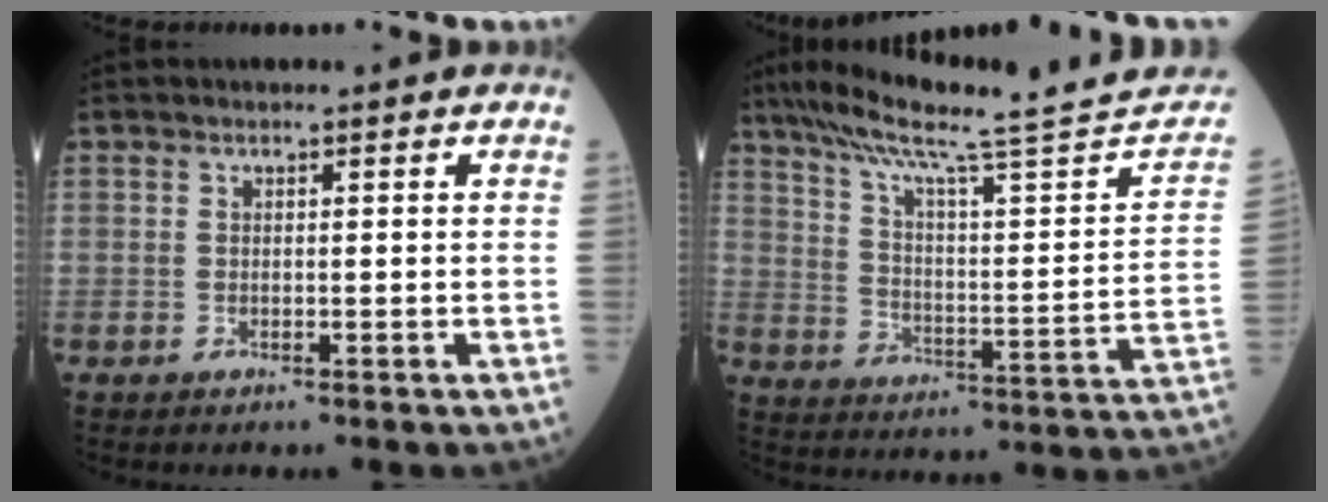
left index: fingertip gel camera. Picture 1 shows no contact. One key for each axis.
{"total": 25.8, "fx": 22.4, "fy": 0.4, "fz": 12.8, "tx": -0.199, "ty": -0.041, "tz": 0.307}